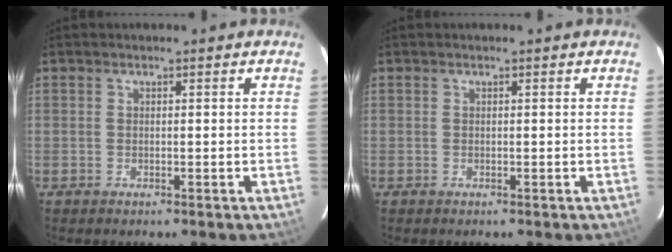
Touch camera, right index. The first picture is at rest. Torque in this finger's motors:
{"motor_torque": [0.00, 0.00, 0.00, 0.00]}